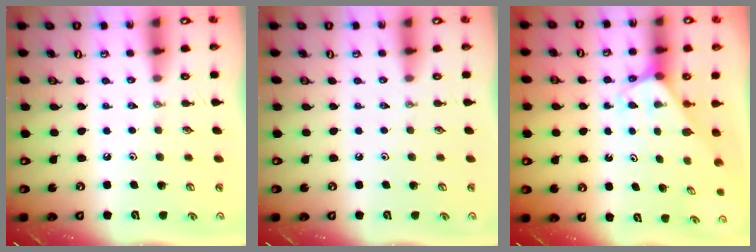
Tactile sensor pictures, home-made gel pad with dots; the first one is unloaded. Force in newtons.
{"total": 0.0}
{"total": 2.5, "press": 2.5, "slide": 0.2}